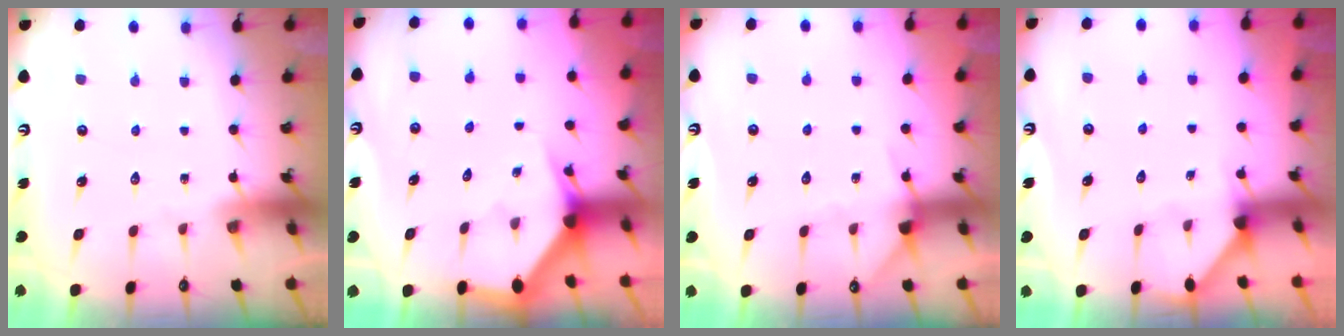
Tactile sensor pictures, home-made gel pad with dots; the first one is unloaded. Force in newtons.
{"total": 2.7, "press": 2.7, "slide": 0.1}
{"total": 5.0, "press": 5.0, "slide": 0.5}
{"total": 2.3, "press": 2.3, "slide": 0.3}